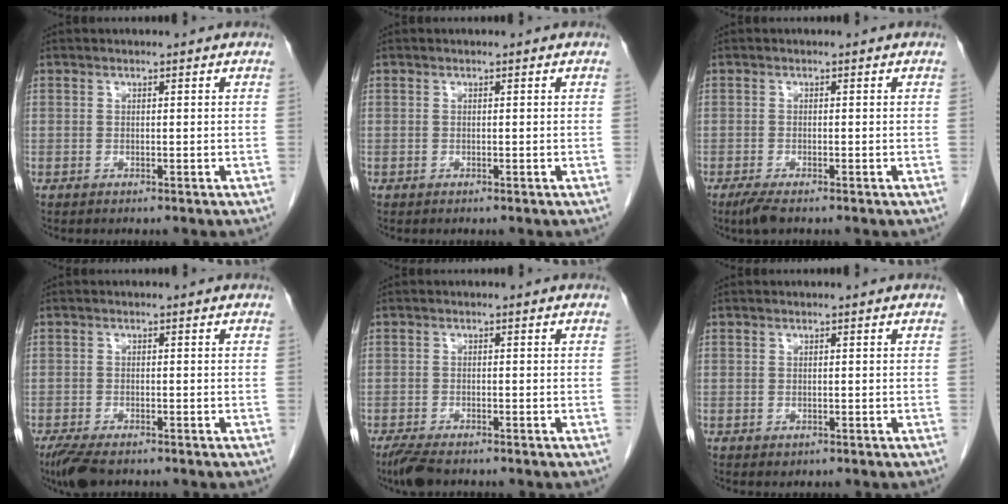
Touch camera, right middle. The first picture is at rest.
{"total": 0.0}
{"total": 2.5, "force": [-1.8, 0.5, 1.7], "torque": [-0.038, -0.008, -0.033]}
{"total": 4.9, "force": [-3.7, 1.5, 2.9], "torque": [-0.056, -0.012, -0.062]}
{"total": 3.9, "force": [-3.1, 1.0, 2.2], "torque": [-0.045, -0.010, -0.052]}
{"total": 0.0}